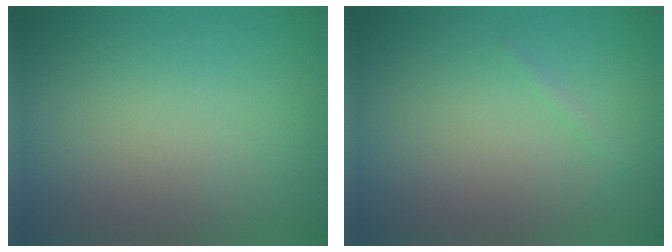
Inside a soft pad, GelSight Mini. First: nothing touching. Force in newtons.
{"total": 0.5, "press": 0.5, "slide": 0.0}